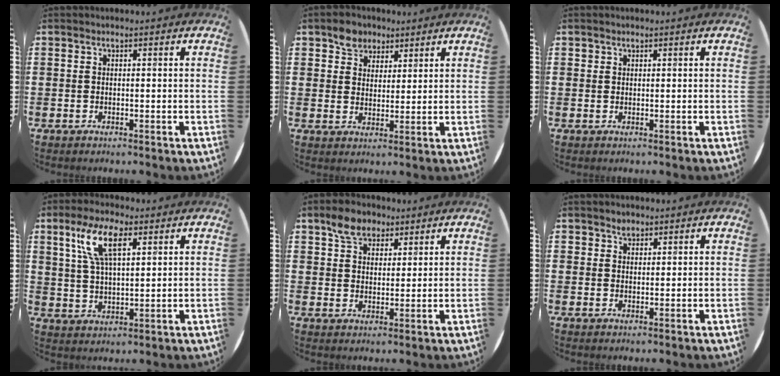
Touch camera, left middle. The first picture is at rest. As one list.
[{"total": 4.0, "force": [3.0, 2.6, 0.2], "torque": [-0.006, 0.007, 0.056]}, {"total": 0.7, "force": [0.5, 0.4, -0.1], "torque": [0.011, 0.002, 0.008]}, {"total": 8.2, "force": [4.5, 3.1, 6.2], "torque": [-0.135, 0.012, 0.078]}, {"total": 4.7, "force": [3.5, 2.9, 1.2], "torque": [-0.020, 0.004, 0.064]}, {"total": 1.7, "force": [1.4, 0.9, 0.1], "torque": [0.006, -0.001, 0.026]}]